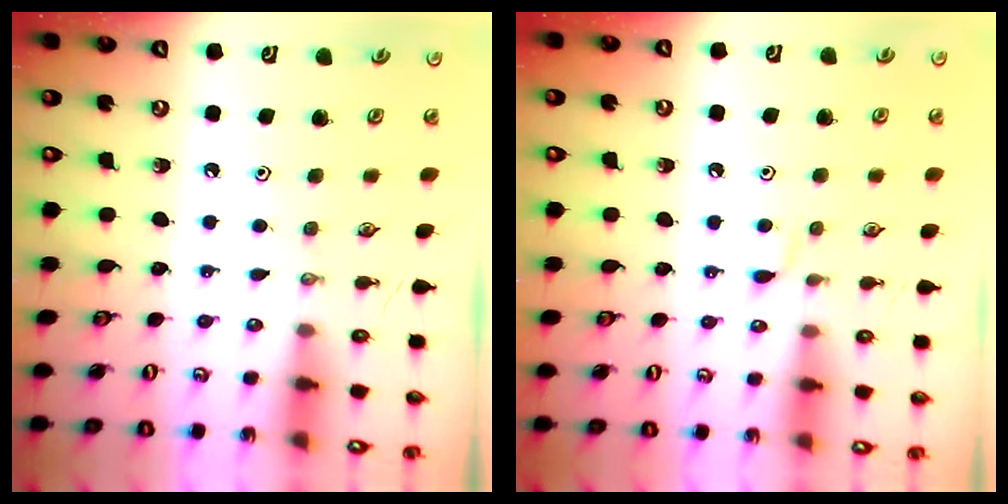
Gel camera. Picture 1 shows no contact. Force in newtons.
{"total": 3.7, "press": 3.7, "slide": 0.4}